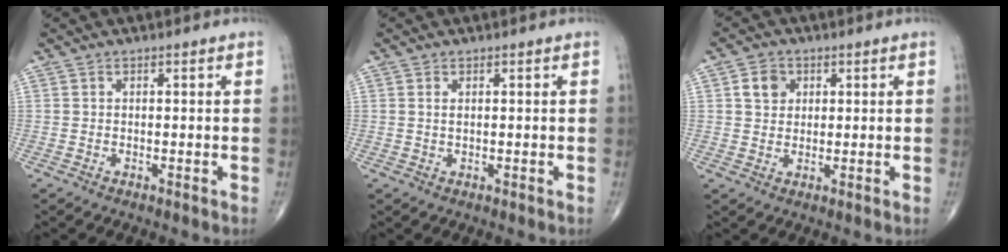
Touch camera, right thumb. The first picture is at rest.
{"total": 0.9, "force": [0.4, 0.3, 0.8], "torque": [-0.017, 0.001, 0.009]}
{"total": 4.2, "force": [1.4, 3.5, 1.9], "torque": [-0.016, -0.002, 0.022]}